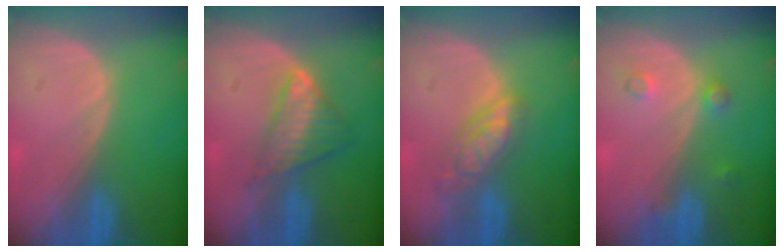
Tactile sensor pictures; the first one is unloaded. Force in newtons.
{"total": 6.1, "press": 5.4, "slide": 2.7}
{"total": 5.7, "press": 5.1, "slide": 2.6}
{"total": 2.3, "press": 2.3, "slide": 0.2}